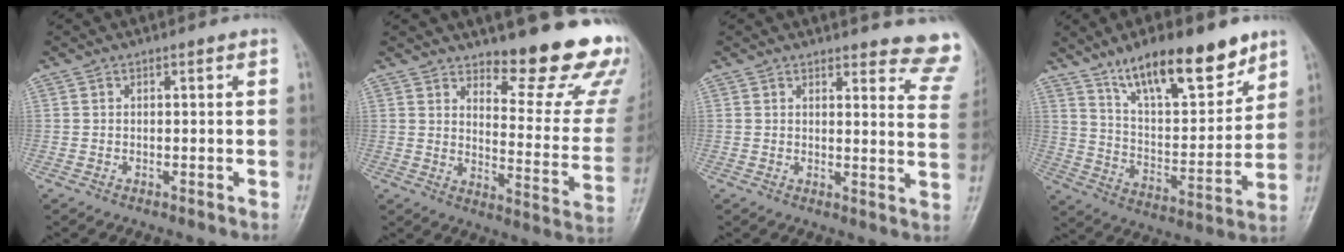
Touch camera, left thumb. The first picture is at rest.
{"total": 19.0, "force": [14.6, 5.3, 10.9], "torque": [-0.098, -0.125, 0.186]}
{"total": 11.6, "force": [11.0, 2.4, 2.8], "torque": [0.013, -0.088, 0.091]}
{"total": 18.3, "force": [12.6, 6.2, 11.8], "torque": [-0.147, -0.070, 0.219]}